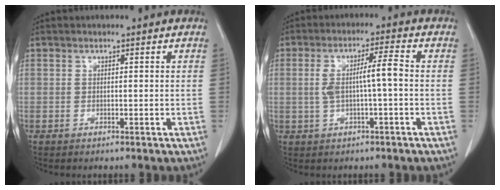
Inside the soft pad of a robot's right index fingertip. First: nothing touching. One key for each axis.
{"total": 5.7, "fx": -0.3, "fy": 0.5, "fz": 5.7, "tx": -0.109, "ty": 0.018, "tz": -0.002}